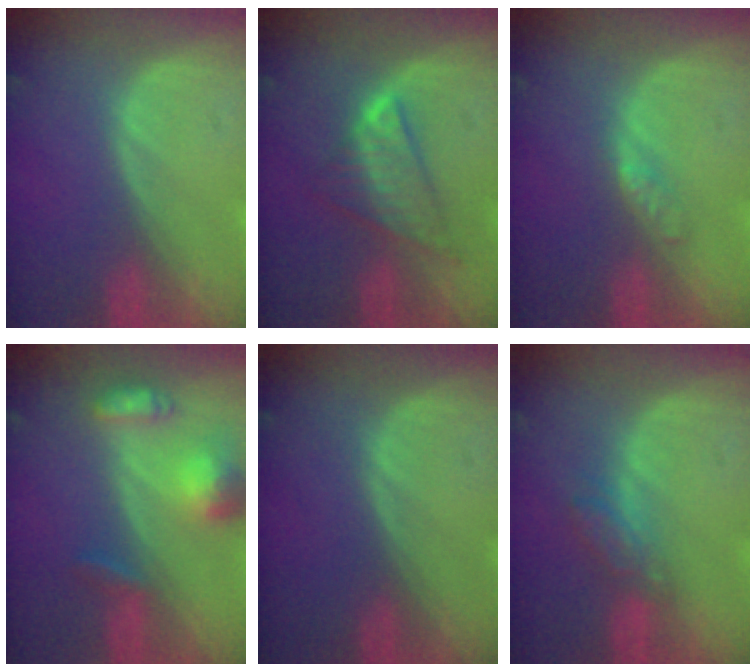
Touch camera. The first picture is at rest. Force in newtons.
{"total": 5.8, "press": 5.8, "slide": 0.5}
{"total": 2.0, "press": 2.0, "slide": 0.1}
{"total": 7.1, "press": 6.5, "slide": 2.7}
{"total": 0.0}
{"total": 4.3, "press": 4.1, "slide": 1.5}